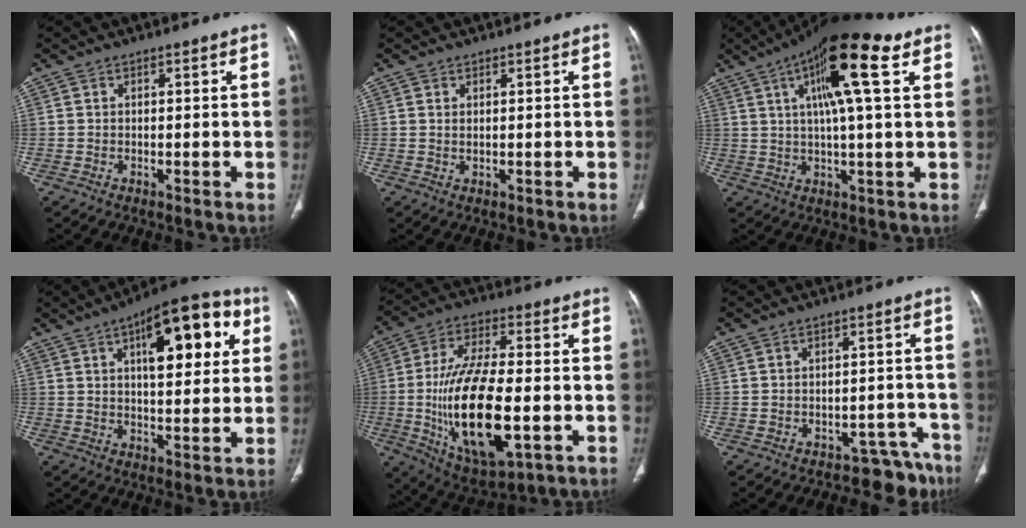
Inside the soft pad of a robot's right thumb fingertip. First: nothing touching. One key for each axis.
{"total": 0.8, "fx": 0.4, "fy": 0.3, "fz": 0.7, "tx": -0.015, "ty": -0.003, "tz": 0.009}
{"total": 16.2, "fx": 6.9, "fy": 3.4, "fz": 14.3, "tx": -0.231, "ty": -0.001, "tz": 0.109}
{"total": 18.6, "fx": 6.4, "fy": 7.8, "fz": 15.5, "tx": -0.172, "ty": 0.005, "tz": 0.086}
{"total": 22.3, "fx": -4.2, "fy": 9.5, "fz": 19.7, "tx": -0.365, "ty": 0.001, "tz": -0.055}
{"total": 6.3, "fx": -5.1, "fy": 3.6, "fz": 0.2, "tx": 0.035, "ty": 0.075, "tz": -0.064}